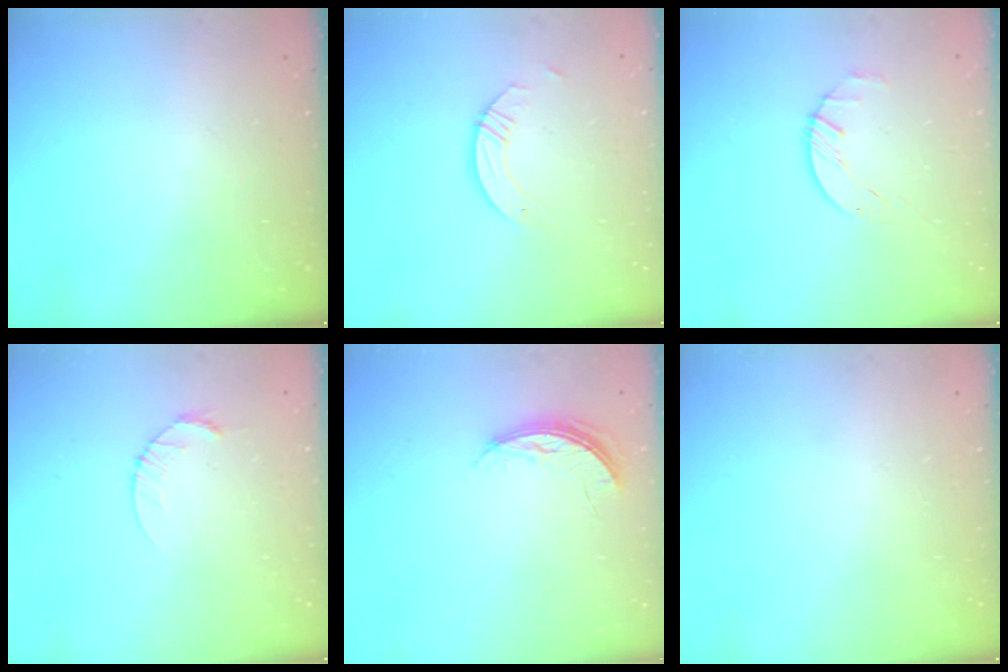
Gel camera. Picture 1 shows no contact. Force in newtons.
{"total": 3.4, "press": 3.3, "slide": 0.3}
{"total": 1.8, "press": 1.8, "slide": 0.3}
{"total": 3.7, "press": 3.6, "slide": 0.4}
{"total": 5.1, "press": 5.1, "slide": 0.4}
{"total": 0.0}